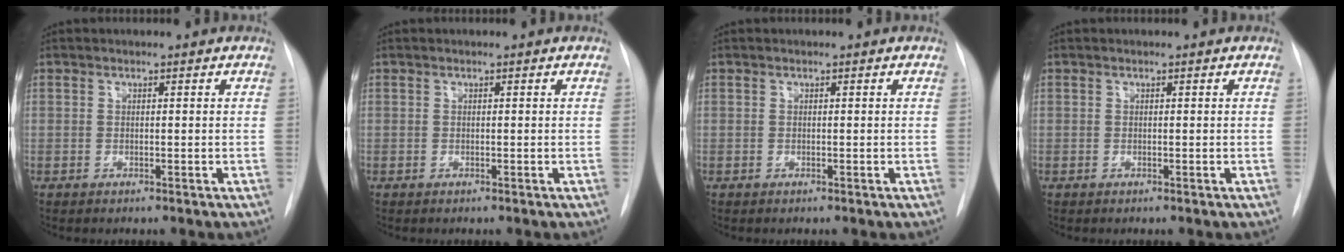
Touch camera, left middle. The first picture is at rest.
{"total": 0.0}
{"total": 0.0}
{"total": 0.0}